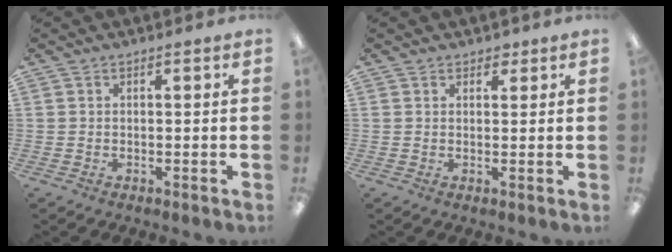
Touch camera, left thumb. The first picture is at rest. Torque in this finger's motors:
{"motor_torque": [-0.38, -0.18, -0.22, 0.06, -0.01]}